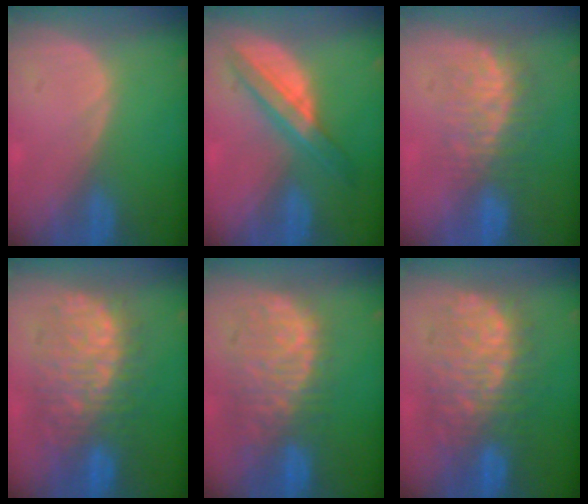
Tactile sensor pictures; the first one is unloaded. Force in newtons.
{"total": 6.2, "press": 6.2, "slide": 0.1}
{"total": 8.2, "press": 7.4, "slide": 3.5}
{"total": 11.6, "press": 11.5, "slide": 1.4}
{"total": 11.0, "press": 9.6, "slide": 5.4}
{"total": 11.1, "press": 11.0, "slide": 1.2}